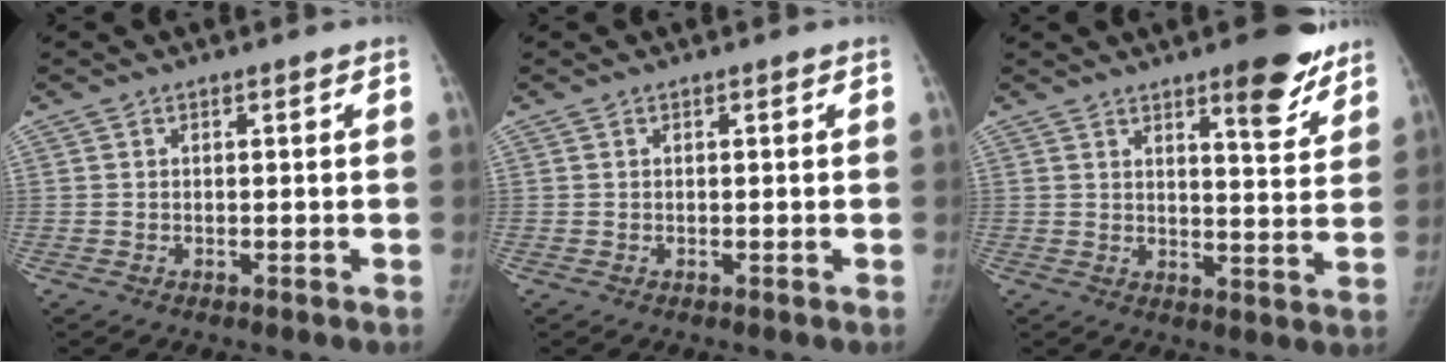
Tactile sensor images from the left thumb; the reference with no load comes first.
{"total": 0.0}
{"total": 9.9, "force": [6.7, 2.8, 6.7], "torque": [-0.060, -0.043, 0.091]}